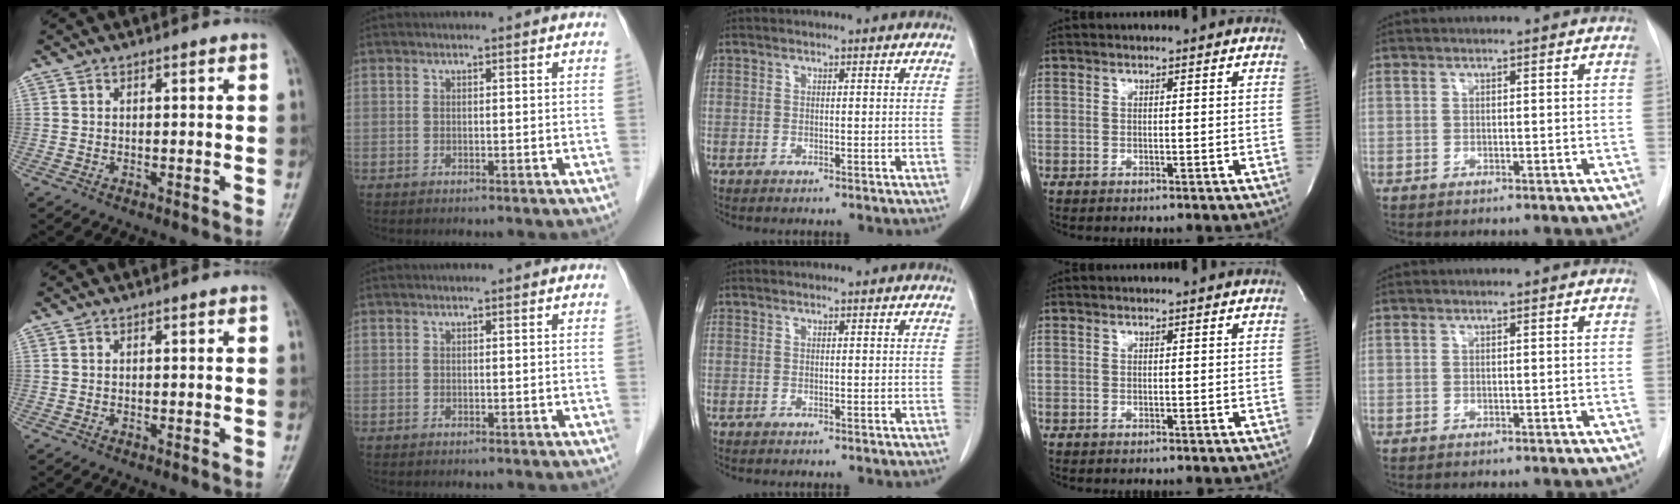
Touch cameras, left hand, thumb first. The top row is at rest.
{}